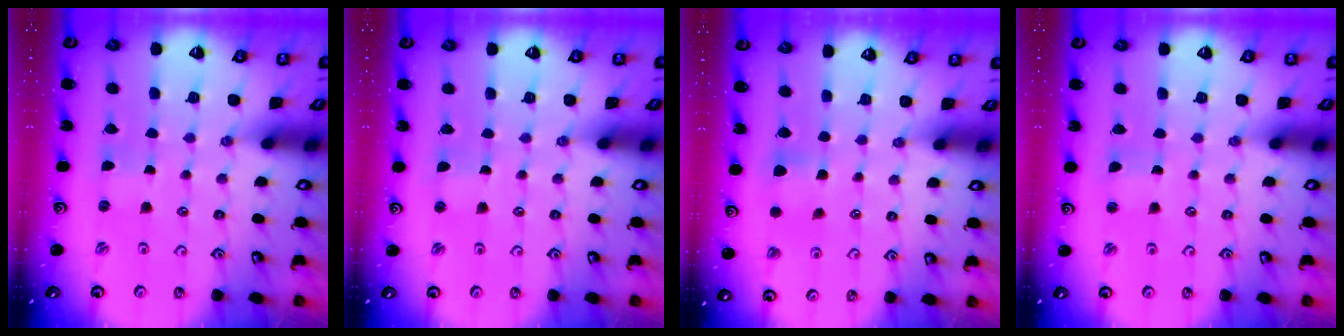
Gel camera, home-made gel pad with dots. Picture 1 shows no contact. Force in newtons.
{"total": 0.7, "press": 0.7, "slide": 0.0}
{"total": 5.2, "press": 5.1, "slide": 0.7}
{"total": 1.3, "press": 1.3, "slide": 0.1}